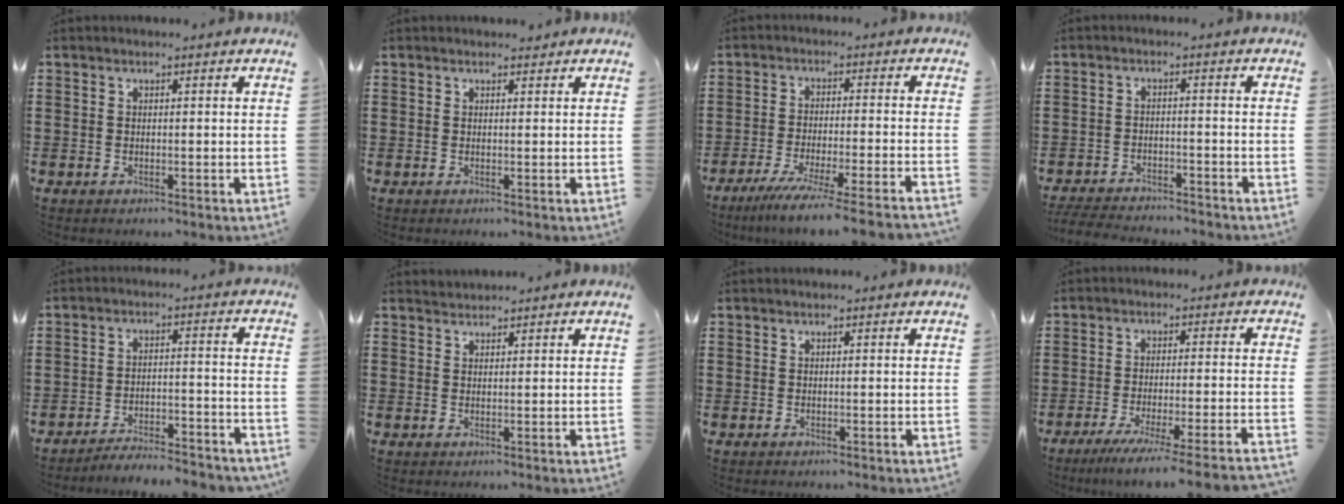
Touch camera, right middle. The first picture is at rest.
{"total": 0.9, "force": [0.7, 0.5, 0.0], "torque": [0.006, -0.001, 0.011]}
{"total": 6.2, "force": [-5.2, -0.8, 3.2], "torque": [-0.053, -0.019, -0.098]}
{"total": 3.7, "force": [-3.6, 0.3, 0.5], "torque": [-0.017, 0.000, -0.079]}
{"total": 4.3, "force": [-4.3, 0.1, 0.8], "torque": [-0.017, 0.004, -0.089]}
{"total": 1.4, "force": [1.3, 0.3, -0.3], "torque": [0.001, 0.003, 0.026]}
{"total": 0.0}
{"total": 5.4, "force": [-4.5, -0.7, 2.8], "torque": [-0.049, -0.019, -0.086]}